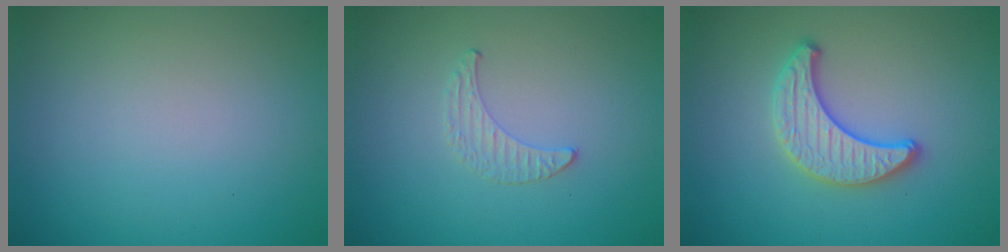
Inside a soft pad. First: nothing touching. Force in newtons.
{"total": 0.5, "press": 0.5, "slide": 0.2}
{"total": 3.2, "press": 3.1, "slide": 0.8}